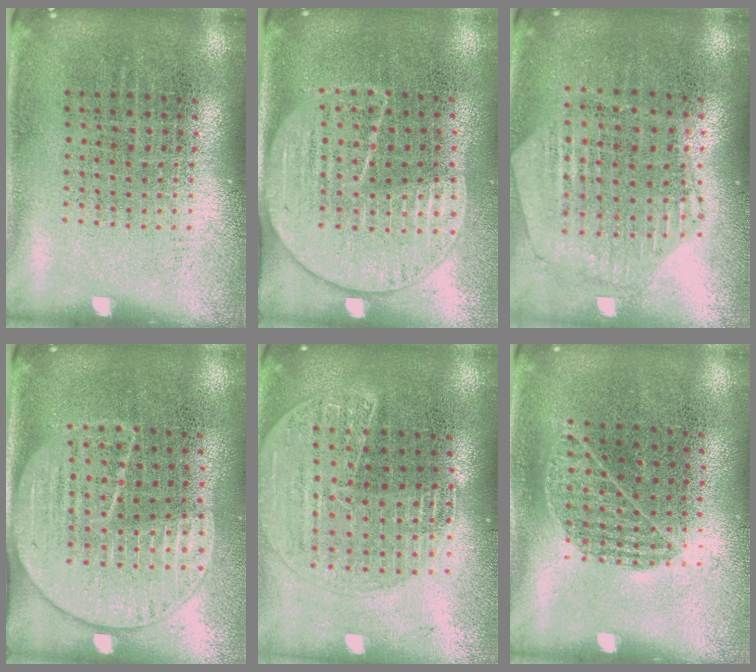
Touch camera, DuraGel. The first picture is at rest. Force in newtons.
{"total": 1.8, "press": 1.5, "slide": 0.9}
{"total": 1.1, "press": 1.1, "slide": 0.3}
{"total": 1.8, "press": 1.5, "slide": 0.9}
{"total": 1.7, "press": 1.6, "slide": 0.6}
{"total": 0.8, "press": 0.6, "slide": 0.5}